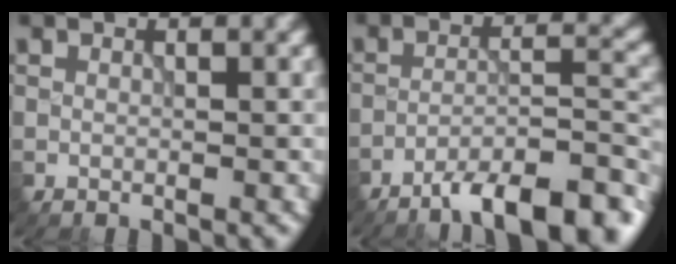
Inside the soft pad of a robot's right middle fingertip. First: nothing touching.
{"total": 10.3, "force": [-8.0, 2.3, 6.1], "torque": [-0.083, 0.013, -0.122]}